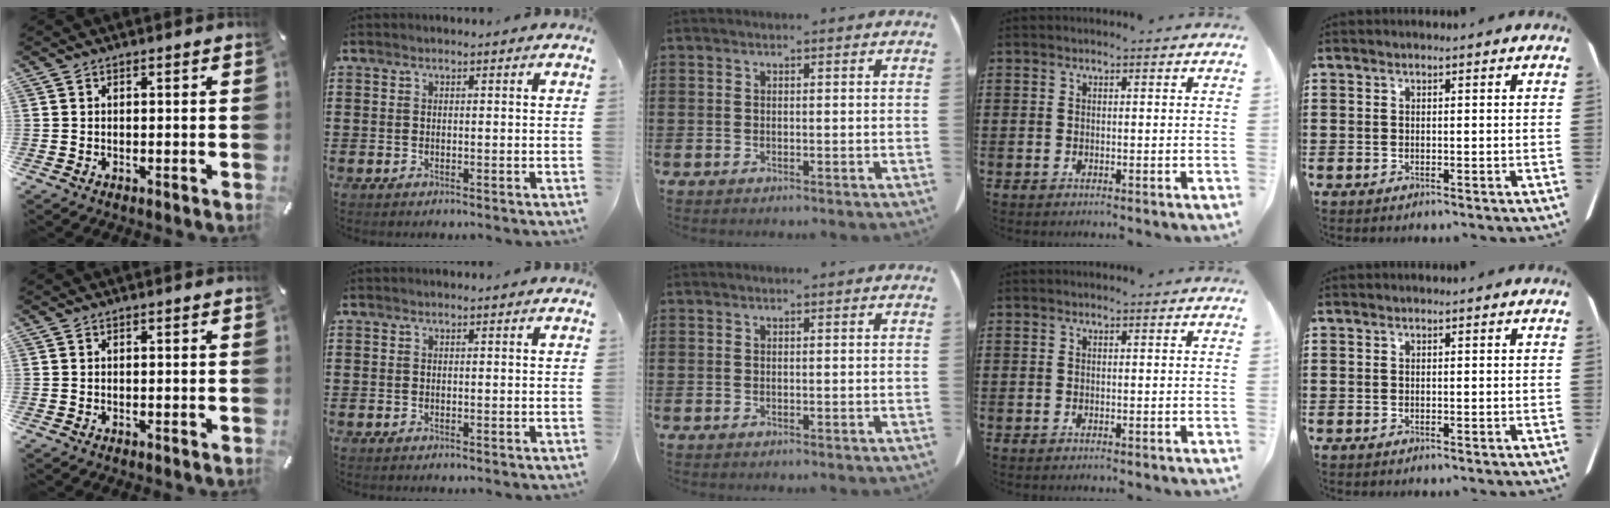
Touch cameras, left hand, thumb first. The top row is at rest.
{}